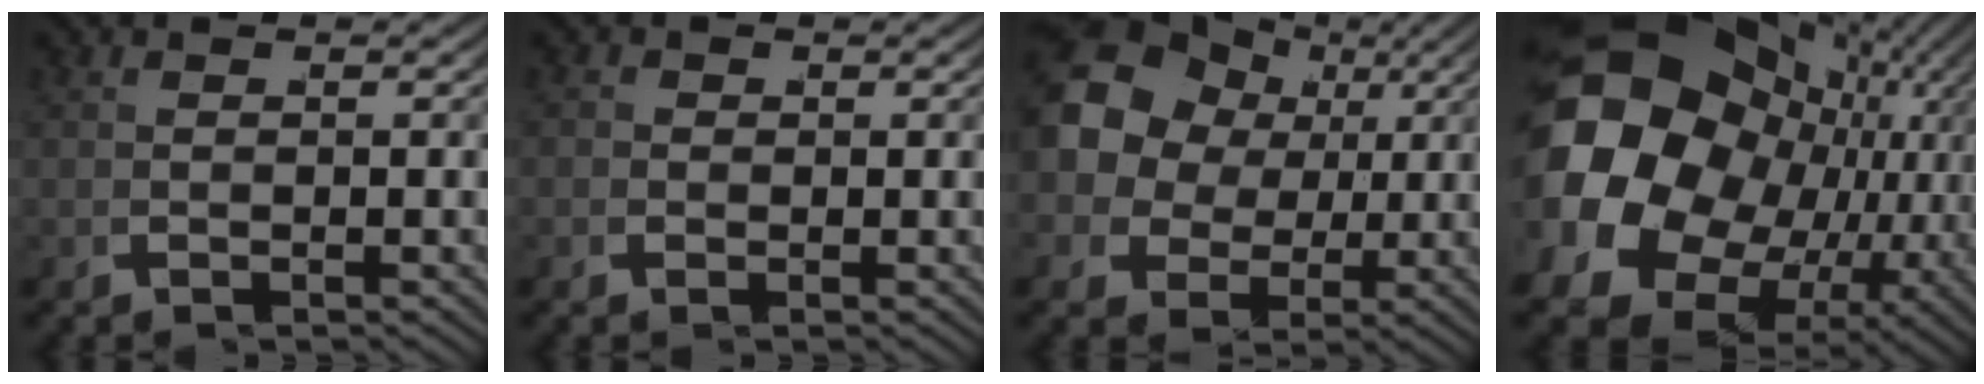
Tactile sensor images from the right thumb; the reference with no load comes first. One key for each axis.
{"total": 0.7, "fx": -0.1, "fy": 0.7, "fz": -0.1, "tx": 0.007, "ty": 0.001, "tz": -0.007}
{"total": 13.1, "fx": 2.7, "fy": 10.7, "fz": 7.1, "tx": -0.171, "ty": -0.019, "tz": 0.047}
{"total": 27.4, "fx": 0.3, "fy": 20.5, "fz": 18.1, "tx": -0.311, "ty": -0.036, "tz": 0.002}